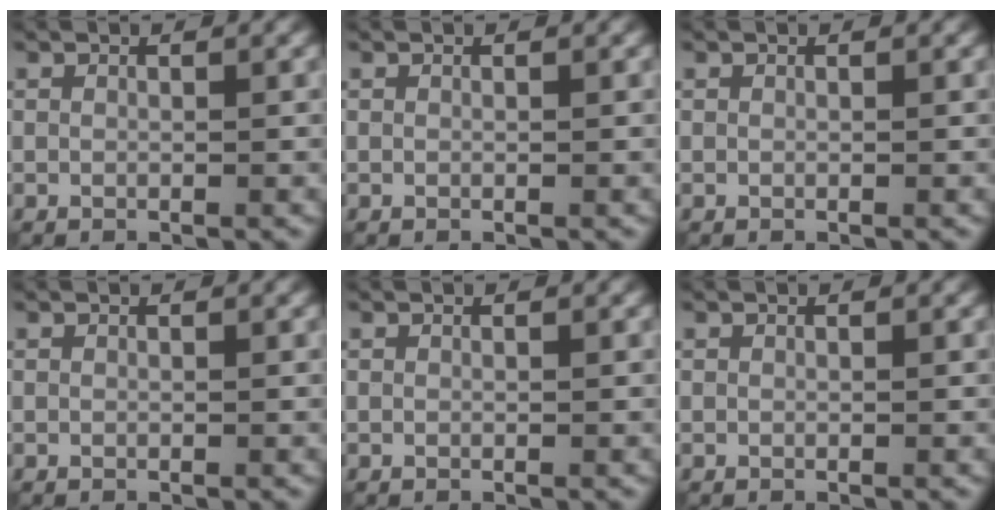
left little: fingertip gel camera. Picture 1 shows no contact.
{"total": 0.0}
{"total": 0.0}
{"total": 0.0}
{"total": 0.0}
{"total": 0.0}